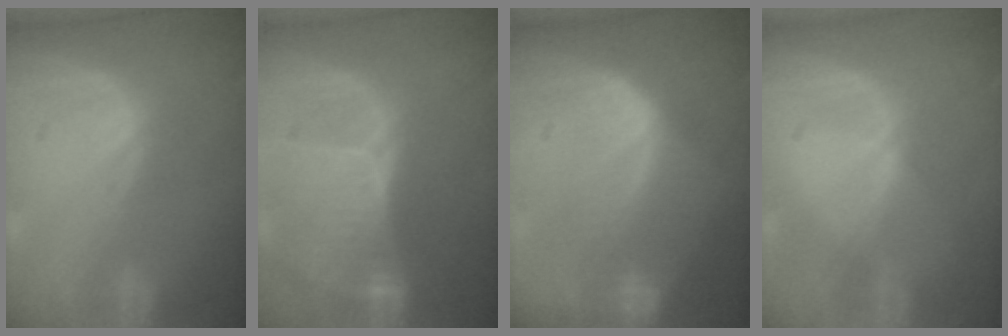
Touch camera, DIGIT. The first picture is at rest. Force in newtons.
{"total": 8.4, "press": 7.6, "slide": 3.4}
{"total": 8.5, "press": 7.2, "slide": 4.6}
{"total": 0.6, "press": 0.5, "slide": 0.2}